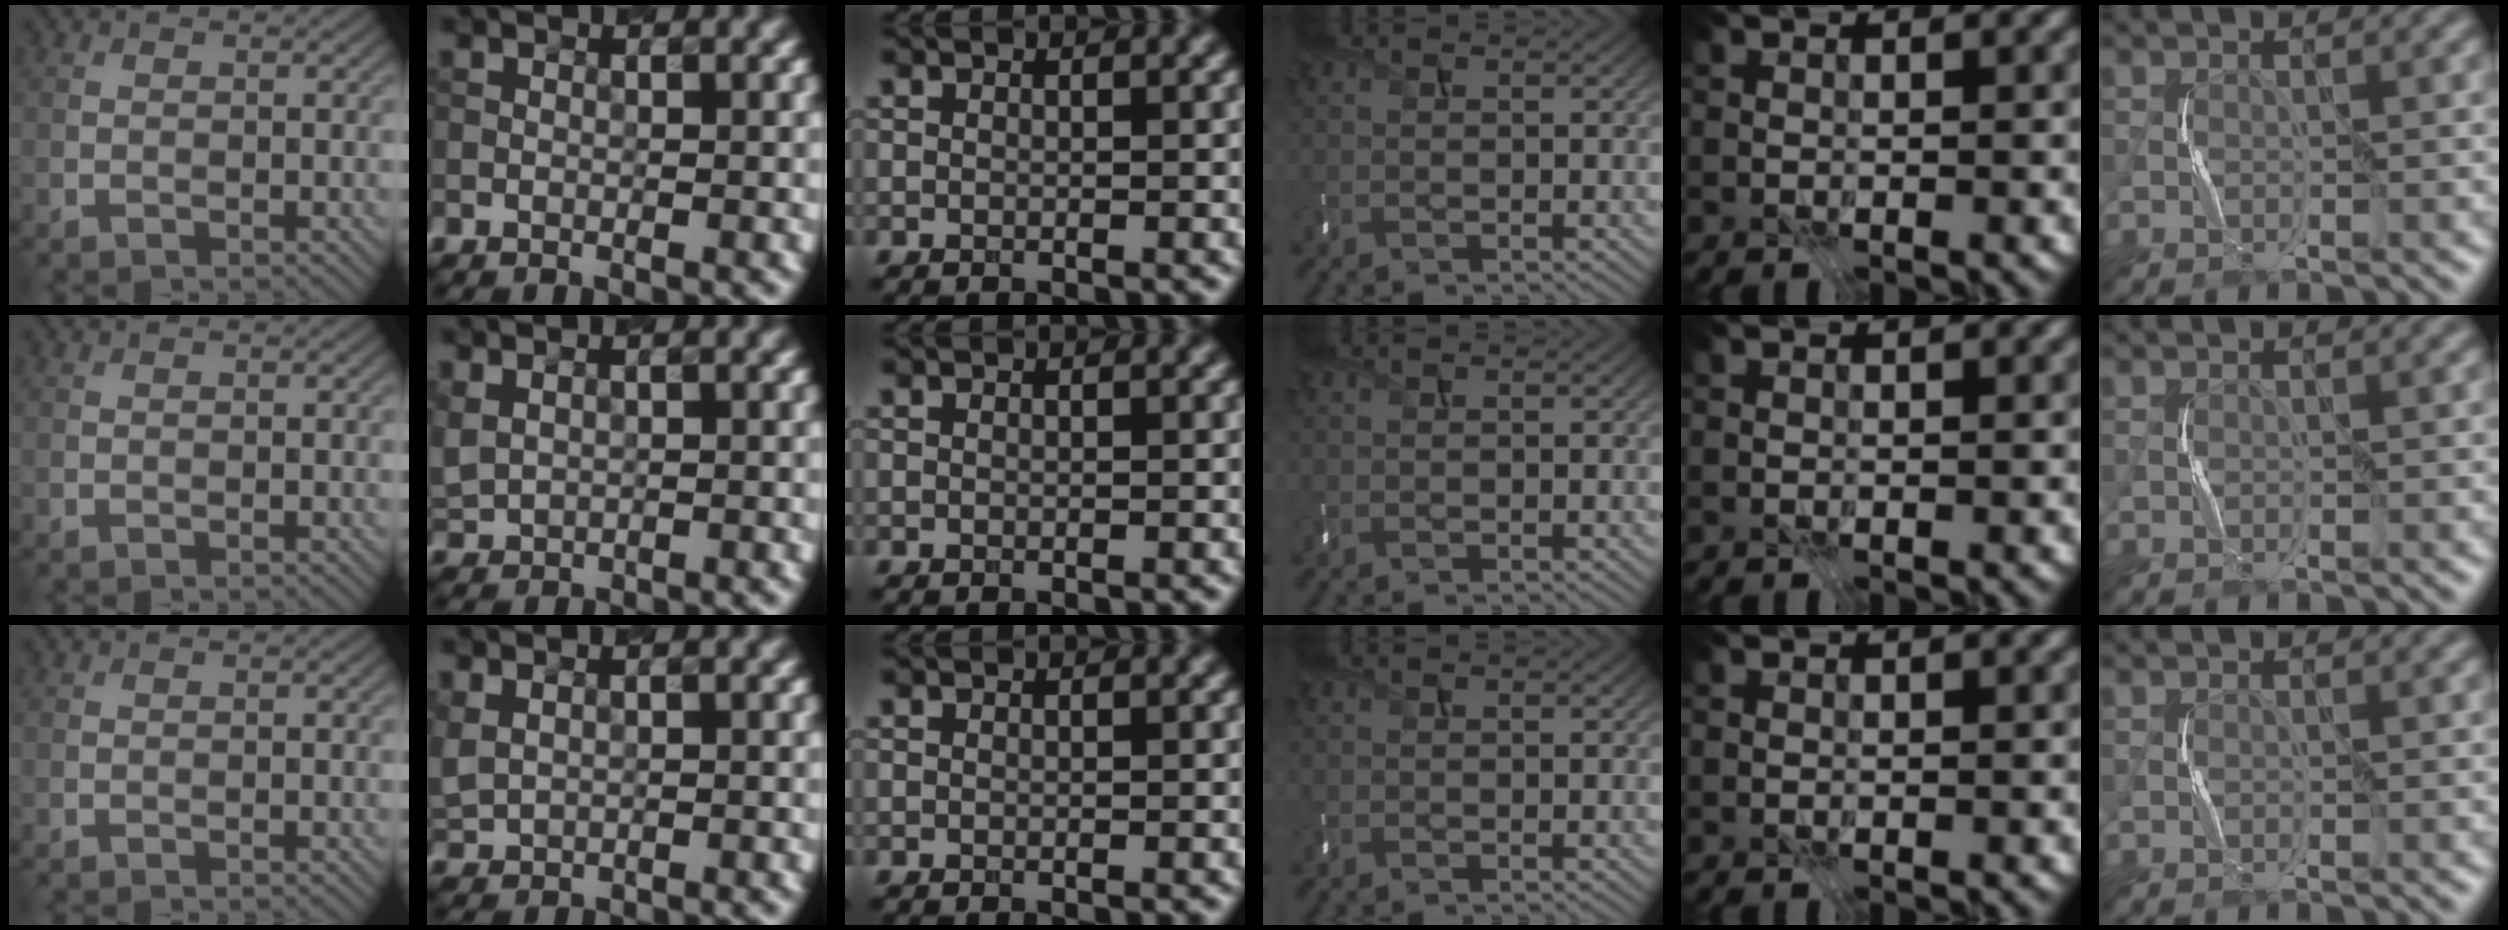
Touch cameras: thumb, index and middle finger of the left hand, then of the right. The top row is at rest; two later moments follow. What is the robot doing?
{"motion": "press", "object": "mouse"}